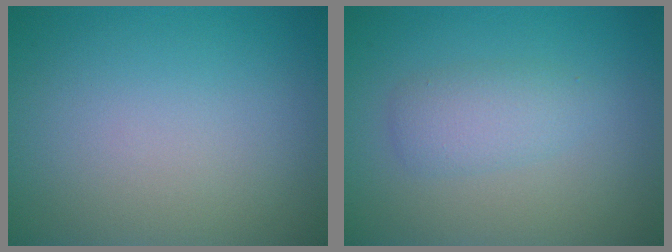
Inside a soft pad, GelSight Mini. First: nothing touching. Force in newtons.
{"total": 2.3, "press": 2.3, "slide": 0.1}